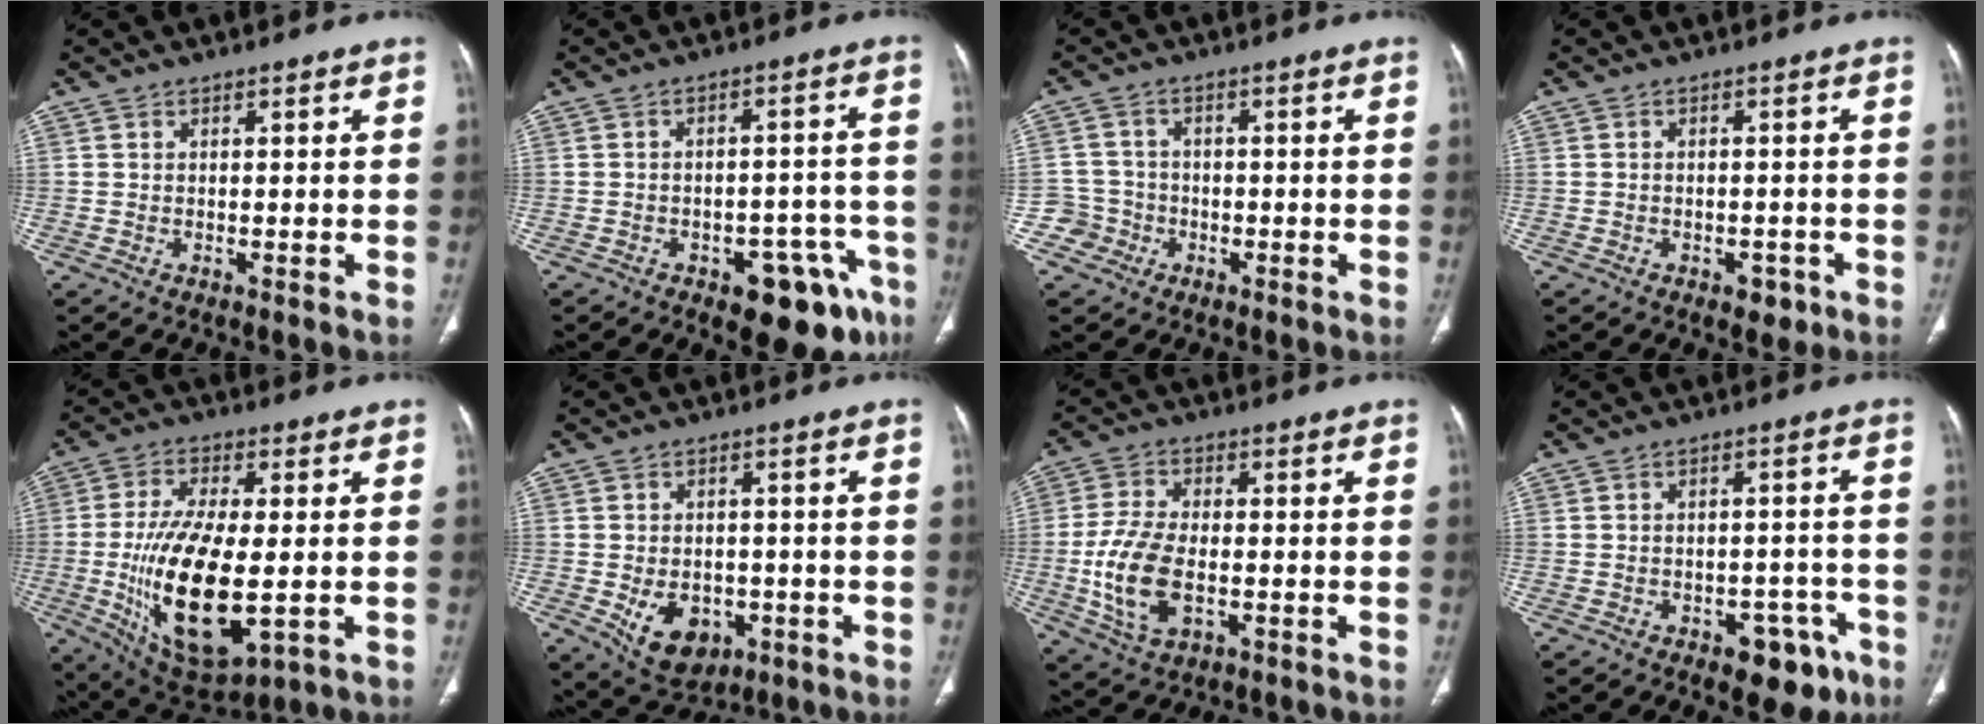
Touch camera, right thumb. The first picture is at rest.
{"total": 12.4, "force": [-7.1, 5.8, 8.4], "torque": [-0.067, 0.045, -0.086]}
{"total": 4.3, "force": [-1.8, 3.8, -0.5], "torque": [0.033, 0.020, -0.037]}
{"total": 2.9, "force": [-1.6, 1.8, 1.7], "torque": [-0.010, 0.007, -0.015]}
{"total": 19.4, "force": [-2.9, 7.9, 17.4], "torque": [-0.328, -0.018, -0.030]}
{"total": 9.4, "force": [-3.1, 6.7, 5.8], "torque": [-0.072, 0.009, -0.029]}
{"total": 11.7, "force": [-2.2, 6.4, 9.5], "torque": [-0.197, 0.003, -0.037]}
{"total": 9.2, "force": [-5.4, 5.0, 5.5], "torque": [-0.035, 0.039, -0.064]}